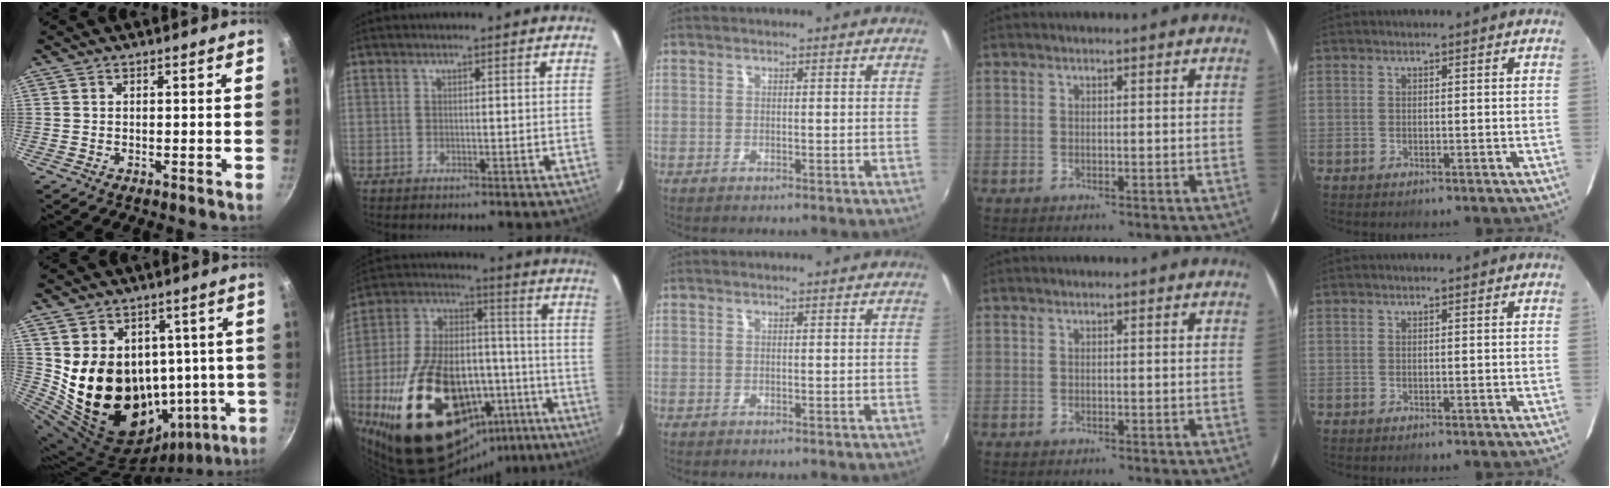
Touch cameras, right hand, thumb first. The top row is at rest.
{"thumb": {"total": 20.9, "force": [0.8, 16.4, 13.0], "torque": [-0.175, -0.014, 0.039]}, "index": {"total": 32.5, "force": [-16.5, 17.2, 22.1], "torque": [-0.381, 0.018, -0.225]}}